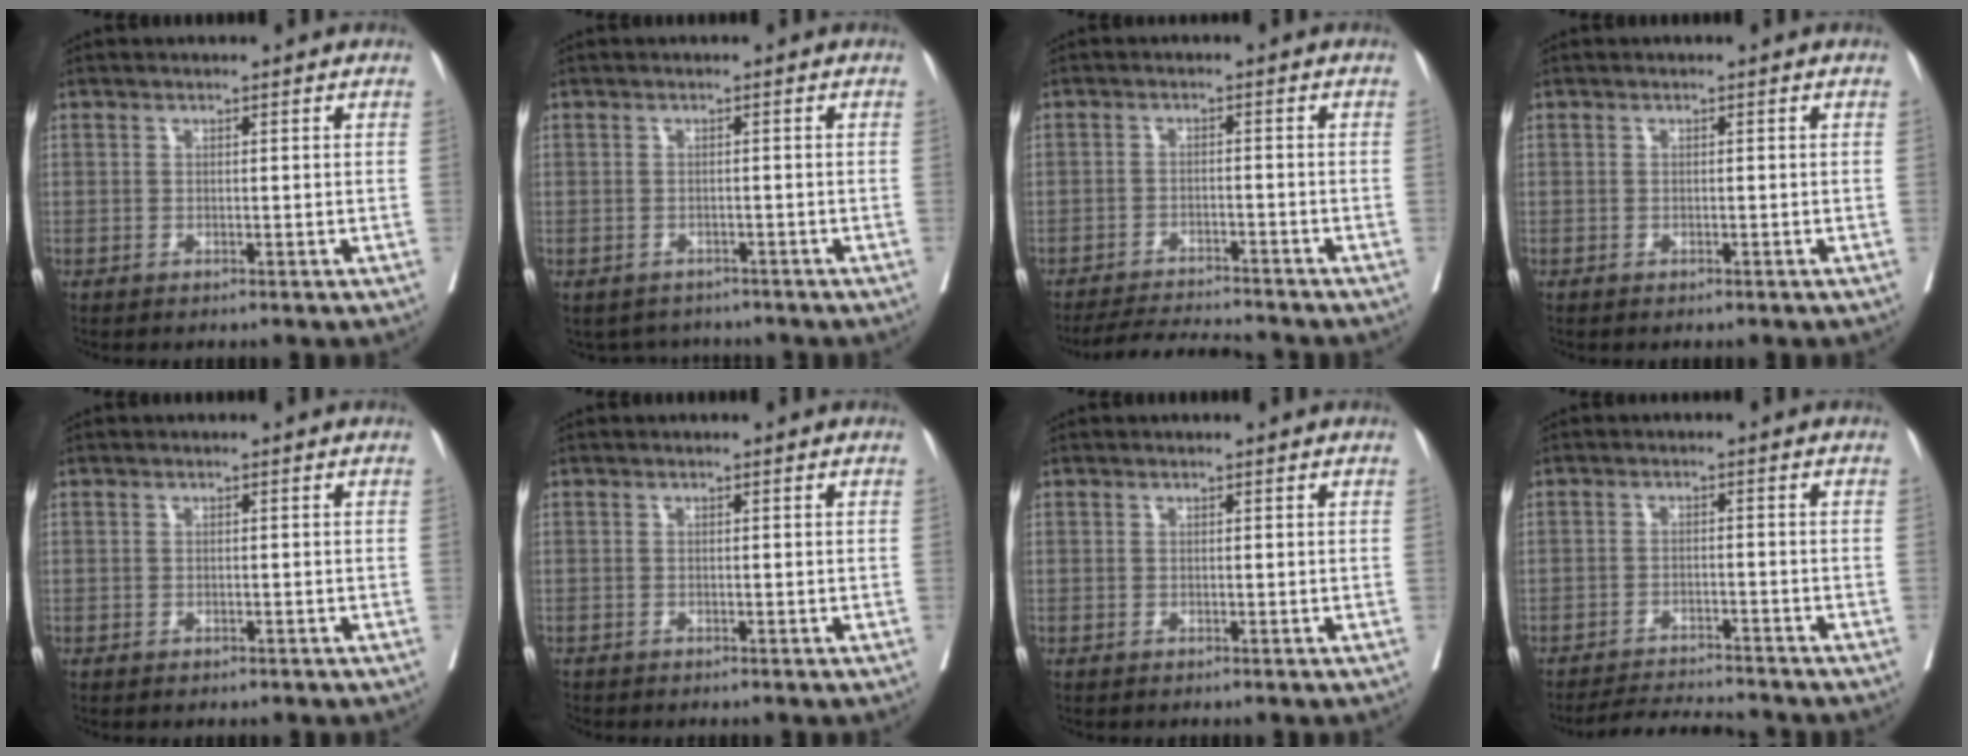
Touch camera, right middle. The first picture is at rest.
{"total": 4.0, "force": [-3.6, 1.9, 0.0], "torque": [0.006, 0.005, -0.048]}
{"total": 7.3, "force": [-7.2, -0.1, 1.4], "torque": [-0.021, -0.007, -0.120]}
{"total": 0.6, "force": [-0.5, 0.3, 0.3], "torque": [-0.009, -0.001, -0.006]}
{"total": 1.2, "force": [-0.9, 0.7, 0.4], "torque": [-0.007, 0.000, -0.009]}
{"total": 0.6, "force": [-0.6, 0.2, 0.0], "torque": [-0.006, -0.002, -0.015]}
{"total": 0.0}
{"total": 6.4, "force": [-6.4, -0.2, 0.8], "torque": [-0.011, -0.005, -0.108]}